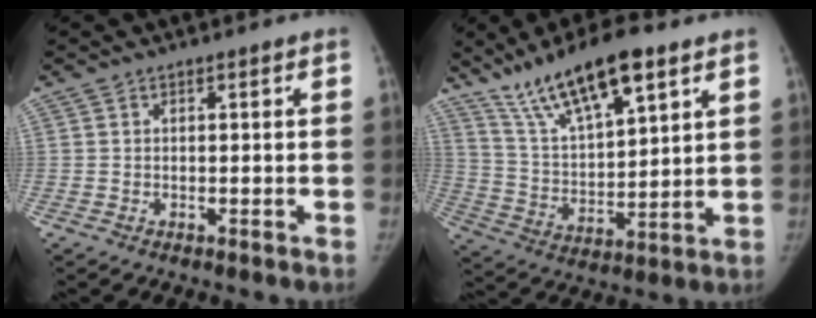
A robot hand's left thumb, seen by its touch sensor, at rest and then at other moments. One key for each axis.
{"total": 16.8, "fx": 10.9, "fy": 5.1, "fz": 11.7, "tx": -0.185, "ty": -0.042, "tz": 0.206}